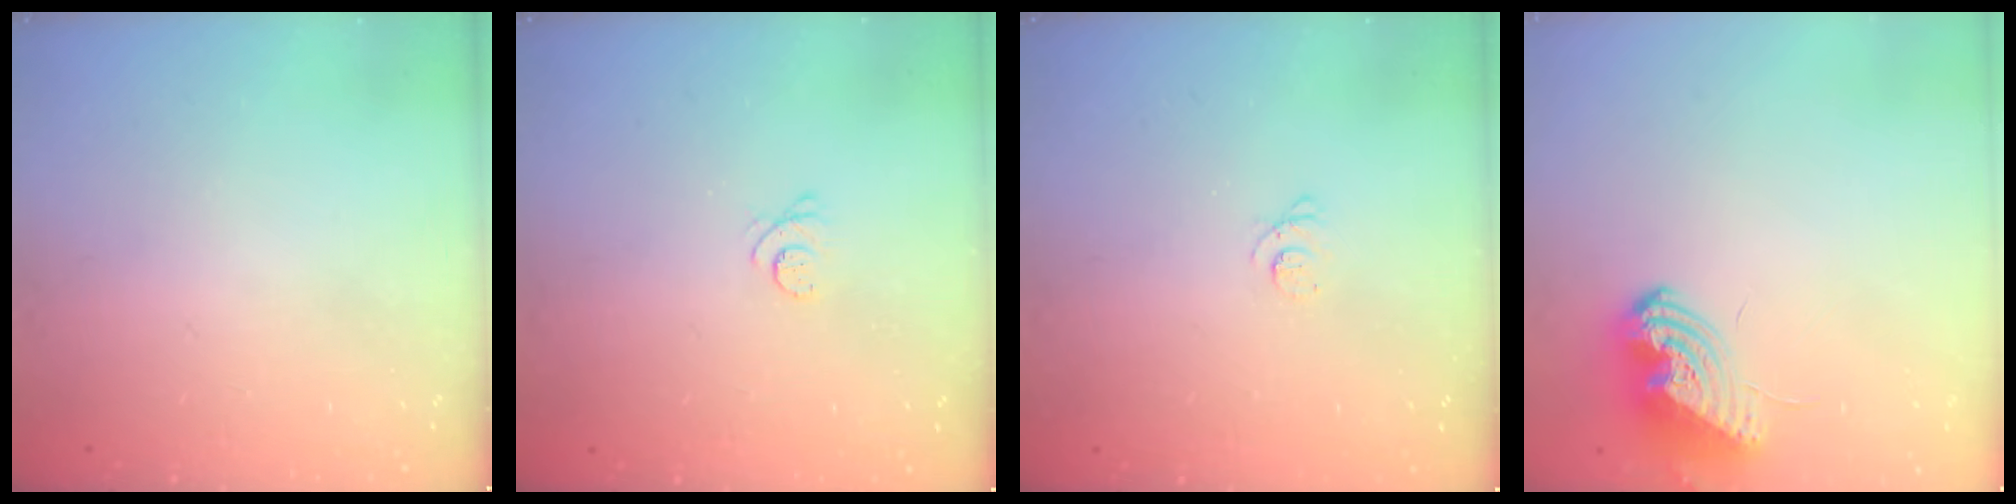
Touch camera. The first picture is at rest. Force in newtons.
{"total": 2.6, "press": 2.6, "slide": 0.3}
{"total": 2.3, "press": 2.3, "slide": 0.3}
{"total": 9.9, "press": 9.9, "slide": 1.2}